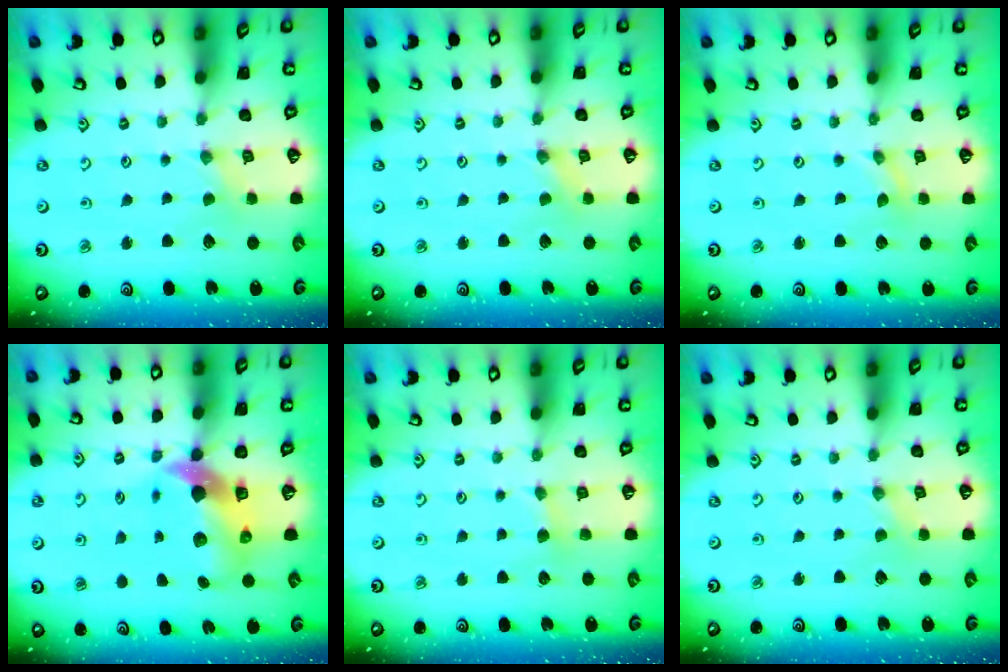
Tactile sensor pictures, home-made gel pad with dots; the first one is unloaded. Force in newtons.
{"total": 0.0}
{"total": 0.0}
{"total": 9.4, "press": 9.3, "slide": 1.3}
{"total": 3.5, "press": 3.5, "slide": 0.5}
{"total": 0.0}